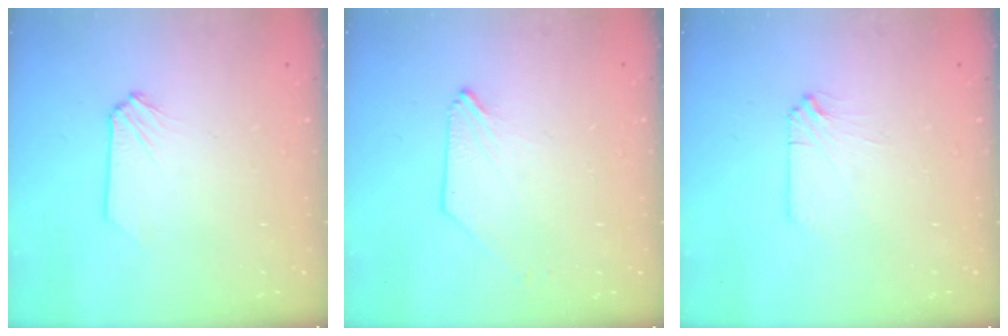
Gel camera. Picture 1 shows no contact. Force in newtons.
{"total": 0.7, "press": 0.7, "slide": 0.2}
{"total": 1.7, "press": 1.7, "slide": 0.4}